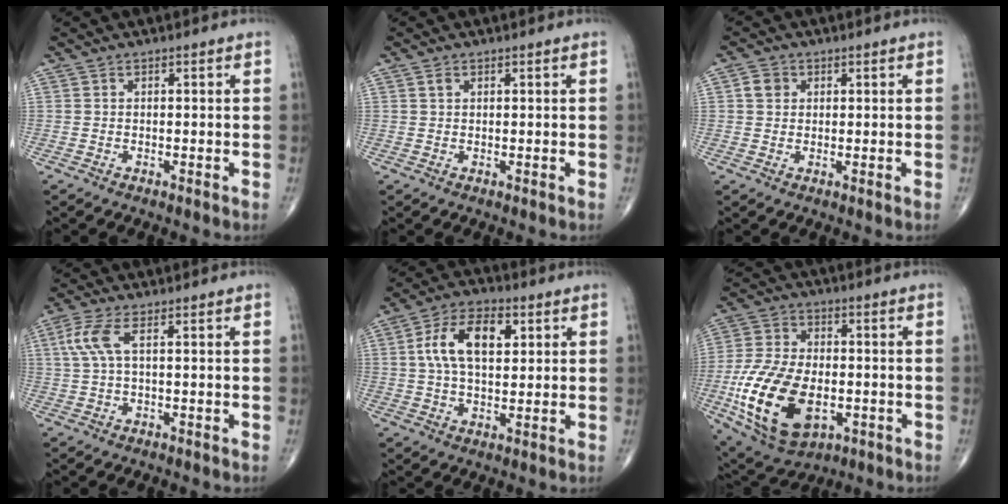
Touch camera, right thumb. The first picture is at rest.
{"total": 0.9, "force": [0.5, 0.6, 0.5], "torque": [-0.007, 0.001, 0.008]}
{"total": 2.8, "force": [0.7, 2.4, 1.2], "torque": [-0.011, 0.002, 0.011]}
{"total": 5.0, "force": [1.3, 1.4, 4.6], "torque": [-0.133, 0.014, 0.030]}
{"total": 11.4, "force": [2.7, 6.2, 9.1], "torque": [-0.153, 0.011, 0.042]}
{"total": 20.8, "force": [-5.3, 12.1, 16.0], "torque": [-0.302, 0.002, -0.079]}